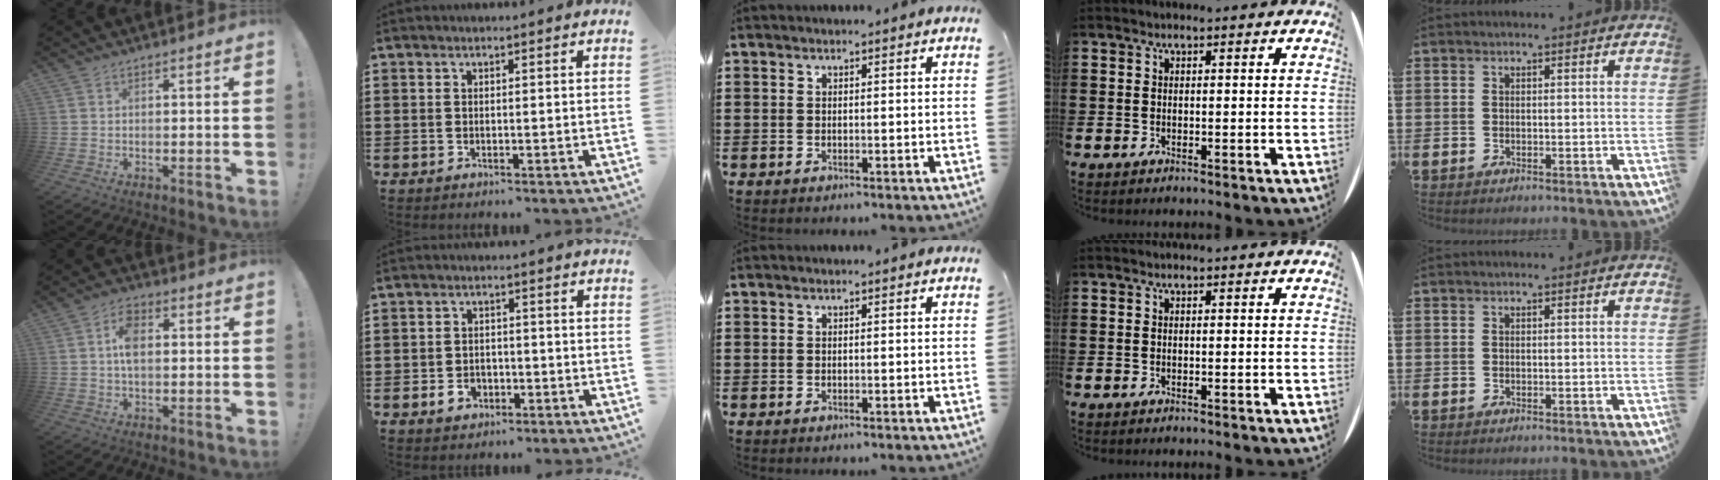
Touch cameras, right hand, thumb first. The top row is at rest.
{"thumb": {"total": 7.0, "force": [0.7, 4.1, 5.6], "torque": [-0.098, 0.007, 0.012]}, "index": {"total": 3.1, "force": [-1.3, 2.3, 1.5], "torque": [-0.033, 0.003, -0.026]}}